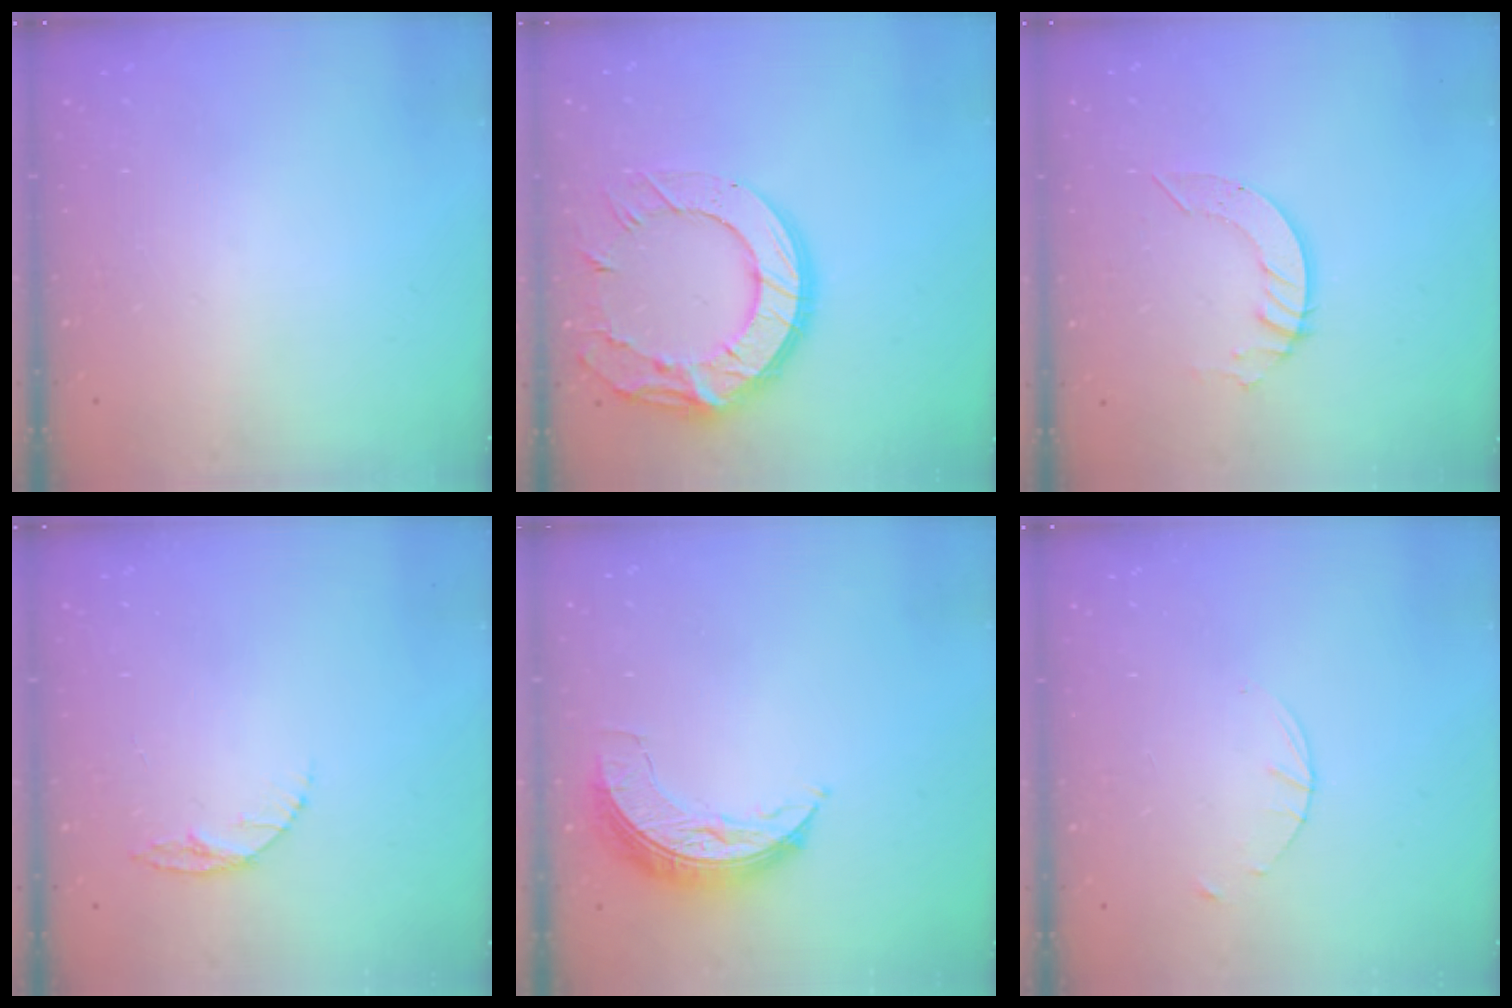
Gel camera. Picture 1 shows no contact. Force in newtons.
{"total": 17.6, "press": 17.5, "slide": 1.2}
{"total": 5.2, "press": 5.2, "slide": 0.3}
{"total": 5.0, "press": 5.0, "slide": 0.5}
{"total": 8.3, "press": 8.3, "slide": 0.5}
{"total": 1.6, "press": 1.6, "slide": 0.2}